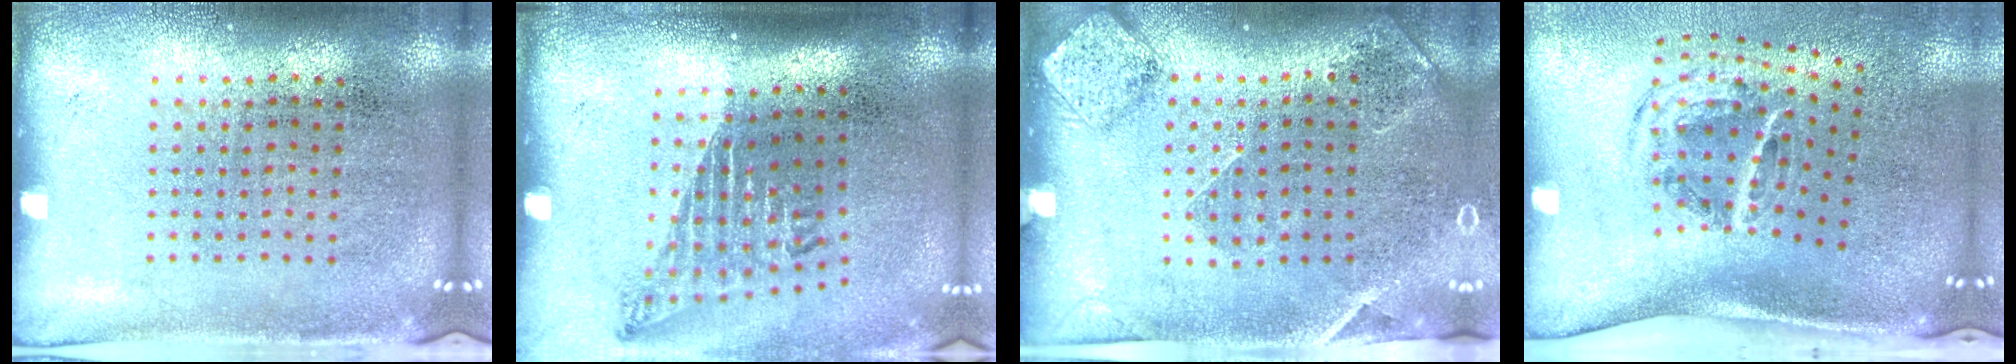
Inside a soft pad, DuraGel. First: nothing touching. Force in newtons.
{"total": 1.7, "press": 1.1, "slide": 1.3}
{"total": 1.6, "press": 1.5, "slide": 0.5}
{"total": 2.1, "press": 1.2, "slide": 1.7}